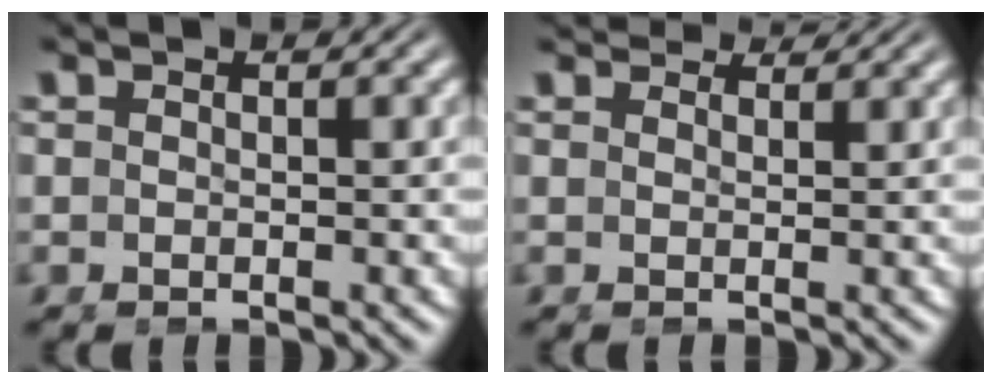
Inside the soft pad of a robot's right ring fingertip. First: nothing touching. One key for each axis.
{"total": 2.9, "fx": 2.8, "fy": -0.3, "fz": 0.4, "tx": 0.003, "ty": 0.006, "tz": 0.047}